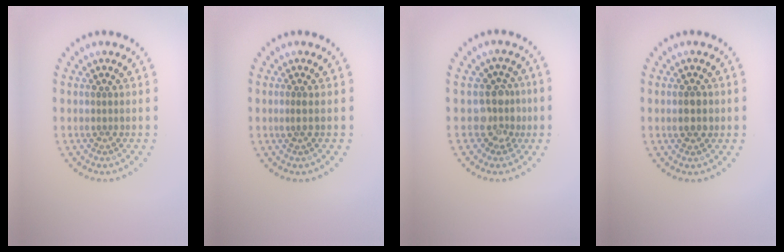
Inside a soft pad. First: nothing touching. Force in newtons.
{"total": 0.5, "press": 0.3, "slide": 0.4}
{"total": 2.9, "press": 2.2, "slide": 1.8}
{"total": 2.4, "press": 2.4, "slide": 0.1}